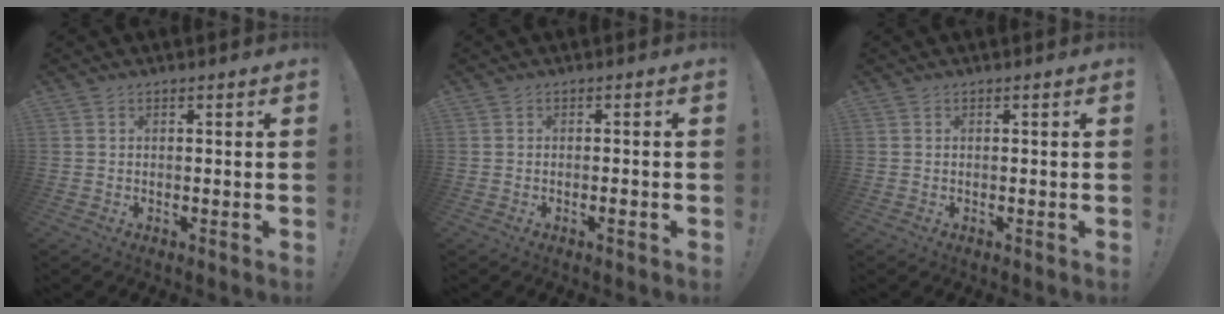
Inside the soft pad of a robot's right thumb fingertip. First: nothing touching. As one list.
[{"total": 0.9, "force": [-0.4, 0.2, 0.8], "torque": [-0.012, 0.002, -0.007]}, {"total": 0.0}]